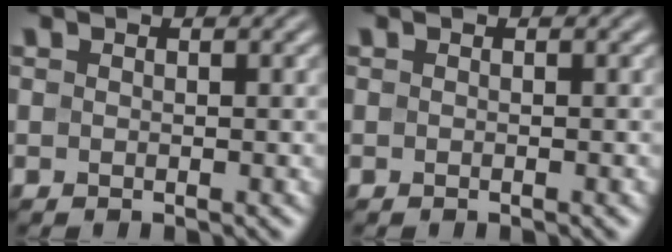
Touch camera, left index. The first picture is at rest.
{"total": 0.5, "force": [-0.2, 0.1, 0.5], "torque": [-0.005, 0.001, -0.004]}